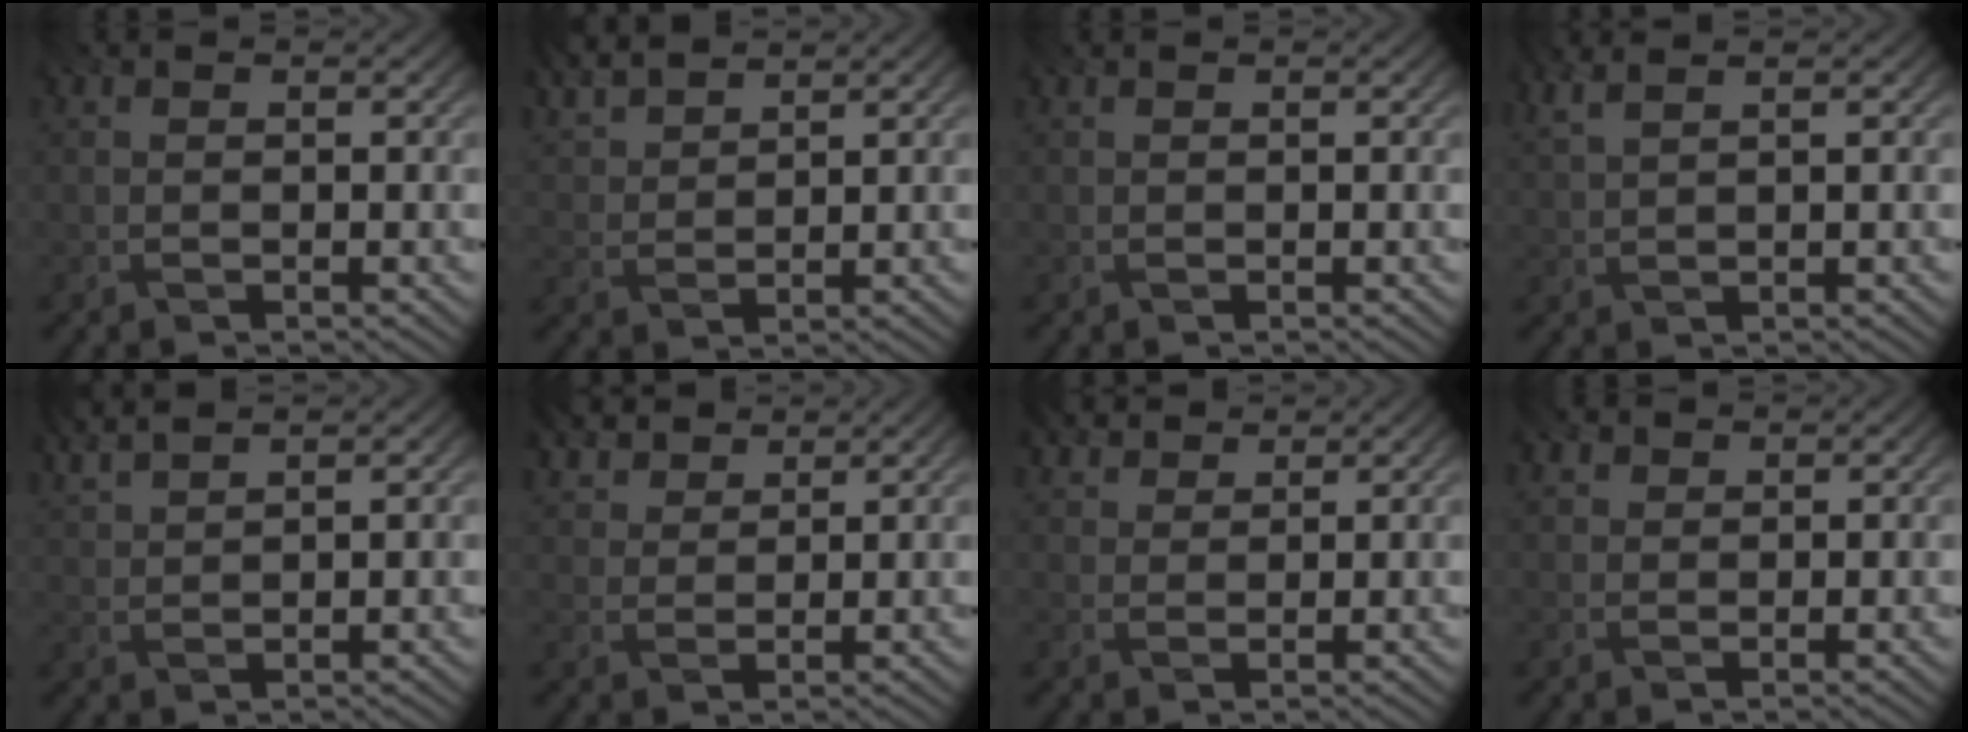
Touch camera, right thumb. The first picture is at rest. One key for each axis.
{"total": 5.4, "fx": 4.7, "fy": 1.3, "fz": 2.4, "tx": -0.060, "ty": 0.003, "tz": 0.091}
{"total": 0.0}
{"total": 3.4, "fx": 2.3, "fy": 0.7, "fz": 2.3, "tx": -0.038, "ty": 0.016, "tz": 0.021}
{"total": 4.3, "fx": 3.7, "fy": 0.6, "fz": 2.1, "tx": -0.040, "ty": 0.010, "tz": 0.060}
{"total": 4.4, "fx": 3.8, "fy": 1.7, "fz": 1.5, "tx": -0.044, "ty": 0.002, "tz": 0.078}
{"total": 3.1, "fx": 2.7, "fy": 1.2, "fz": 0.9, "tx": -0.025, "ty": -0.002, "tz": 0.060}
{"total": 1.6, "fx": 1.1, "fy": 1.1, "fz": 0.4, "tx": -0.013, "ty": 0.001, "tz": 0.023}